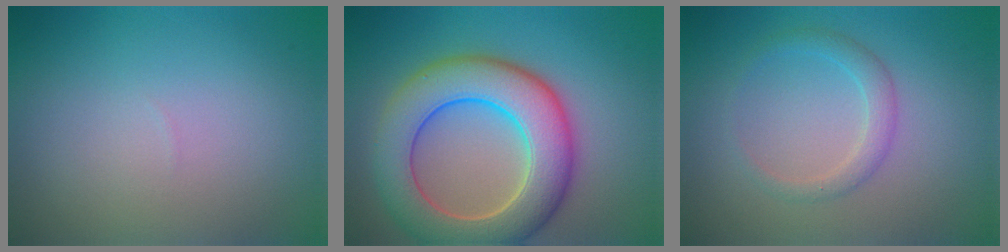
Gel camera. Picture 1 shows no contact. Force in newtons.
{"total": 9.3, "press": 9.3, "slide": 0.6}
{"total": 1.9, "press": 1.9, "slide": 0.2}